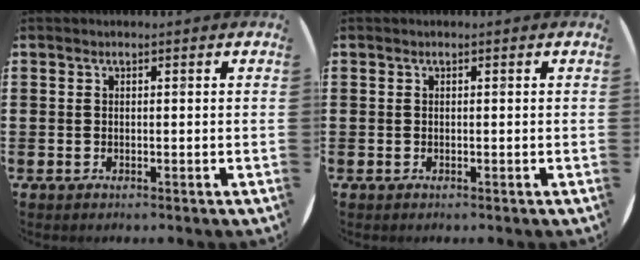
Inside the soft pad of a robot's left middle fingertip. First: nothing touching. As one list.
[{"total": 0.0}]